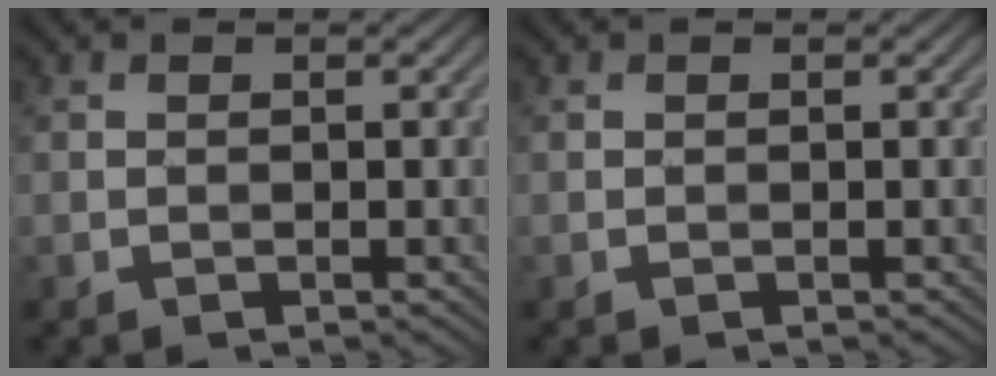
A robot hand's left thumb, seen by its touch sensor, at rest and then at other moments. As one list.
[{"total": 0.0}]